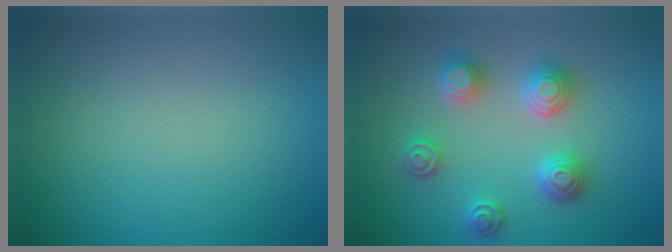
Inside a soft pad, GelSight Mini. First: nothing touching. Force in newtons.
{"total": 4.4, "press": 4.4, "slide": 0.6}